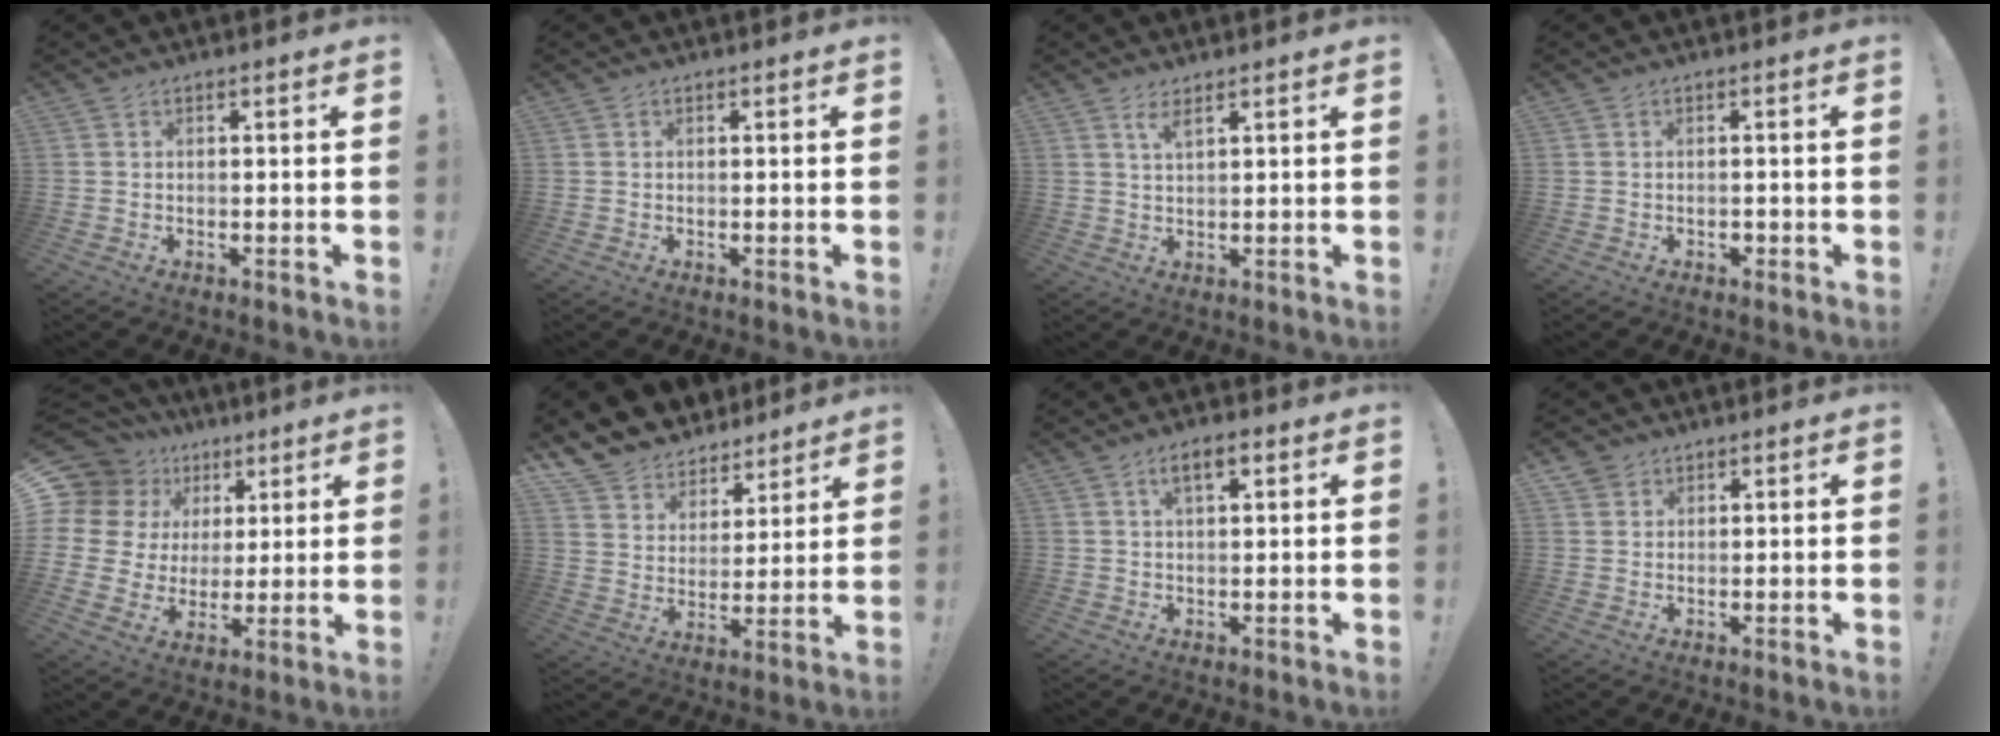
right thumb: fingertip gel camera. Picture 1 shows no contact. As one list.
[{"total": 0.0}, {"total": 2.8, "force": [1.8, 0.5, 2.1], "torque": [-0.046, -0.003, 0.031]}, {"total": 0.9, "force": [-0.6, 0.6, 0.2], "torque": [-0.006, 0.001, -0.009]}, {"total": 12.2, "force": [5.2, 10.4, 3.9], "torque": [-0.078, -0.034, 0.115]}, {"total": 8.9, "force": [6.8, 5.7, 0.7], "torque": [-0.015, -0.067, 0.132]}, {"total": 4.7, "force": [2.0, 1.8, 3.8], "torque": [-0.056, -0.003, 0.031]}, {"total": 2.7, "force": [1.8, 2.0, 0.2], "torque": [0.002, -0.009, 0.031]}]